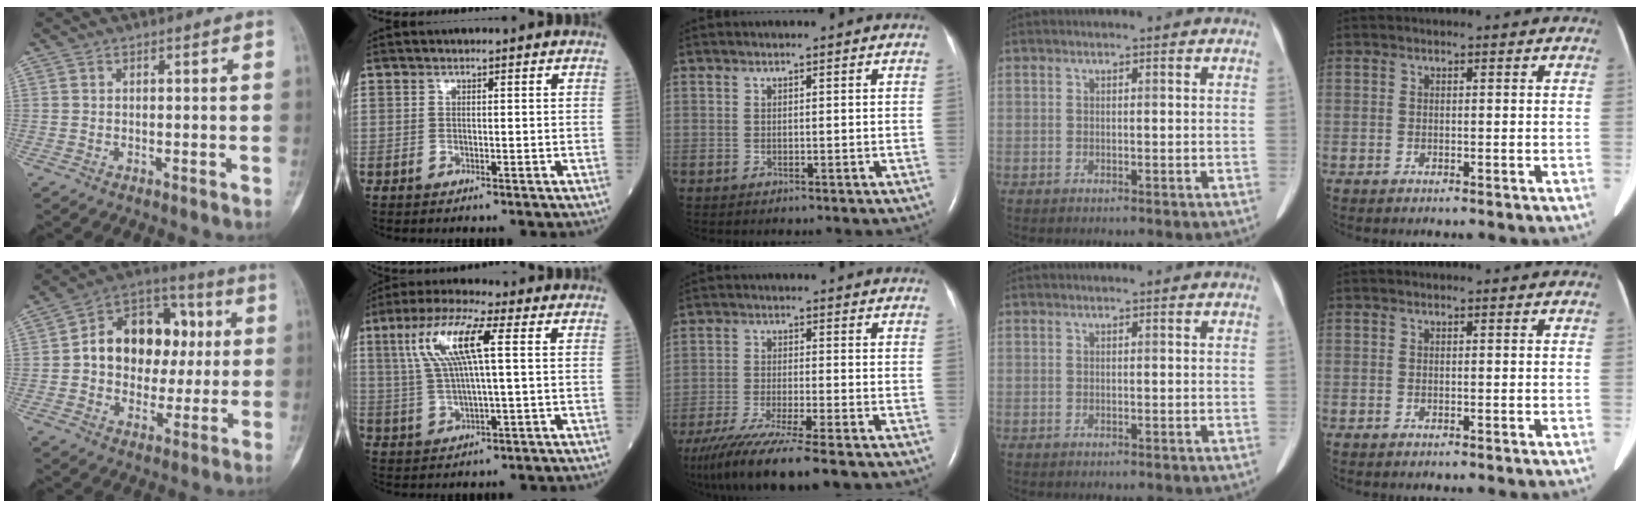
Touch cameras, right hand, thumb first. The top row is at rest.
{"thumb": {"total": 18.0, "force": [1.8, 13.3, 12.0], "torque": [-0.129, 0.029, 0.023]}, "index": {"total": 10.3, "force": [2.9, 1.3, 9.8], "torque": [-0.206, 0.019, 0.055]}, "middle": {"total": 12.6, "force": [-9.7, 0.0, 8.1], "torque": [-0.148, -0.040, -0.162]}}